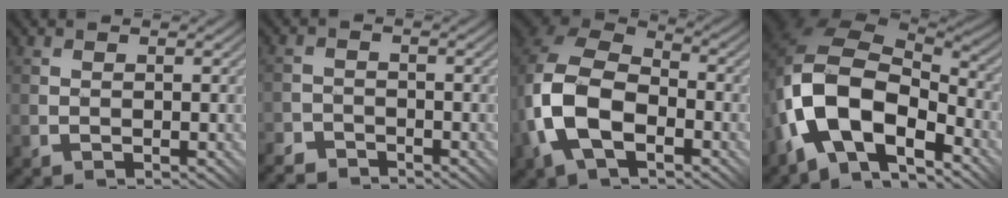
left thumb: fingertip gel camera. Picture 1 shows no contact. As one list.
[{"total": 4.4, "force": [-4.1, 1.7, 0.1], "torque": [0.009, 0.005, -0.072]}, {"total": 13.6, "force": [-3.6, 9.1, 9.5], "torque": [-0.230, -0.021, -0.071]}, {"total": 15.0, "force": [-5.8, 8.6, 10.8], "torque": [-0.222, -0.027, -0.107]}]